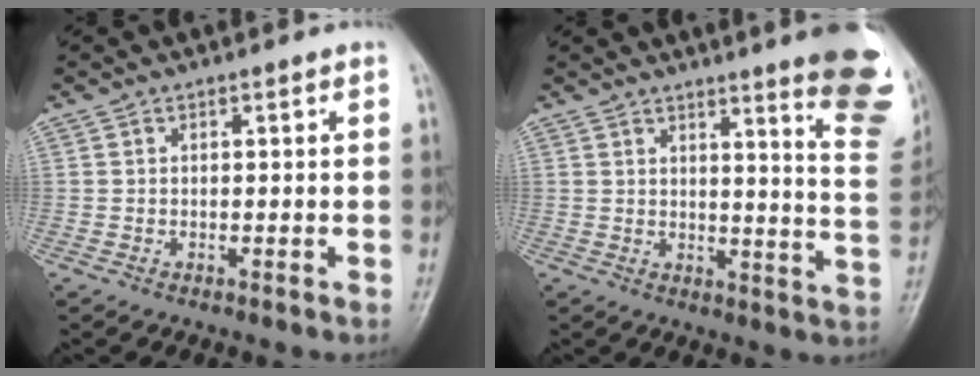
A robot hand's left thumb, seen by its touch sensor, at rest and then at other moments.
{"total": 15.9, "force": [10.1, 2.0, 12.0], "torque": [-0.118, -0.069, 0.112]}